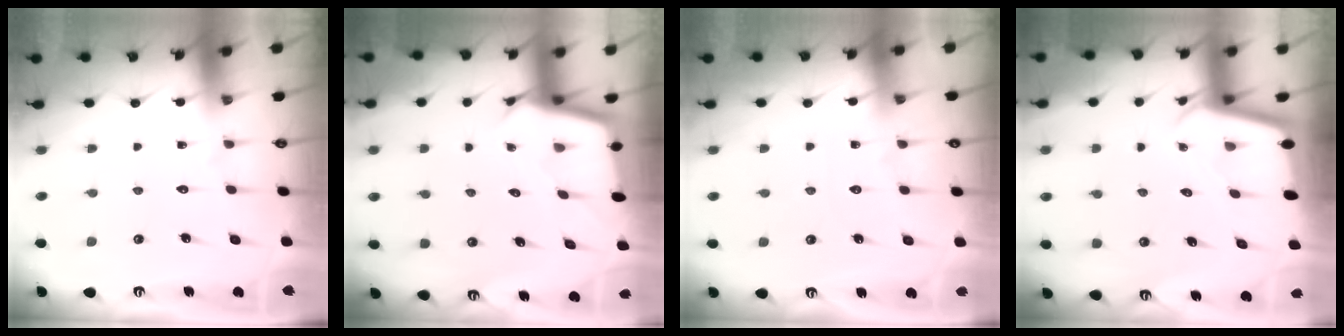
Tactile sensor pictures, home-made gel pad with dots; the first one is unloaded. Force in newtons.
{"total": 2.5, "press": 2.5, "slide": 0.1}
{"total": 2.2, "press": 2.2, "slide": 0.4}
{"total": 2.4, "press": 2.4, "slide": 0.1}